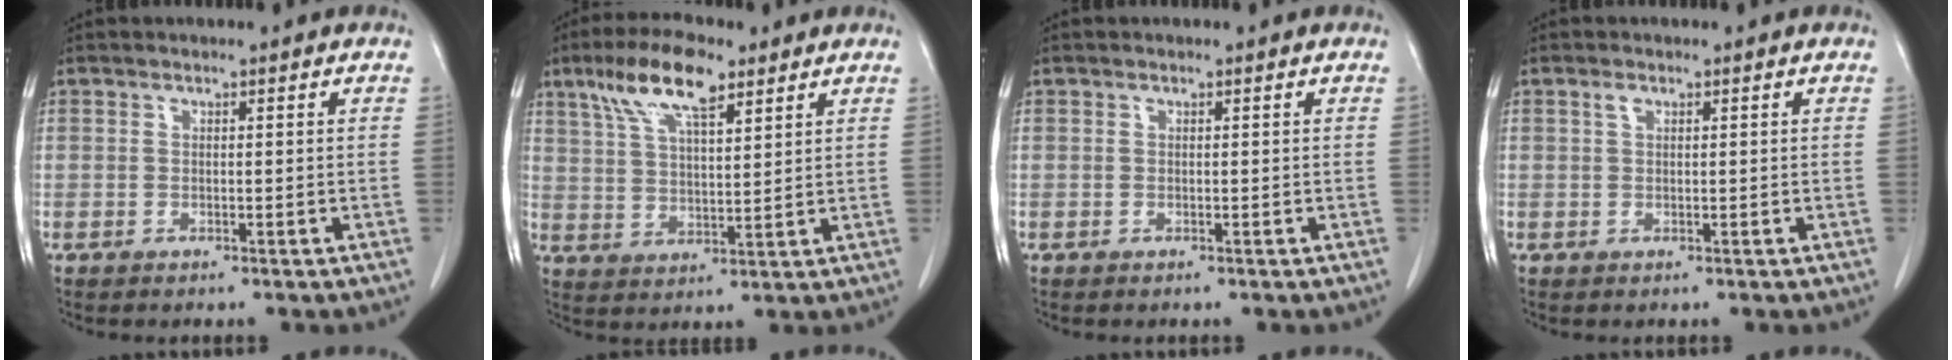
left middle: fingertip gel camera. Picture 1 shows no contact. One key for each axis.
{"total": 10.4, "fx": 6.5, "fy": 3.0, "fz": 7.6, "tx": -0.152, "ty": 0.018, "tz": 0.122}
{"total": 0.0}
{"total": 1.6, "fx": 0.9, "fy": 0.7, "fz": 1.1, "tx": -0.026, "ty": 0.006, "tz": 0.019}